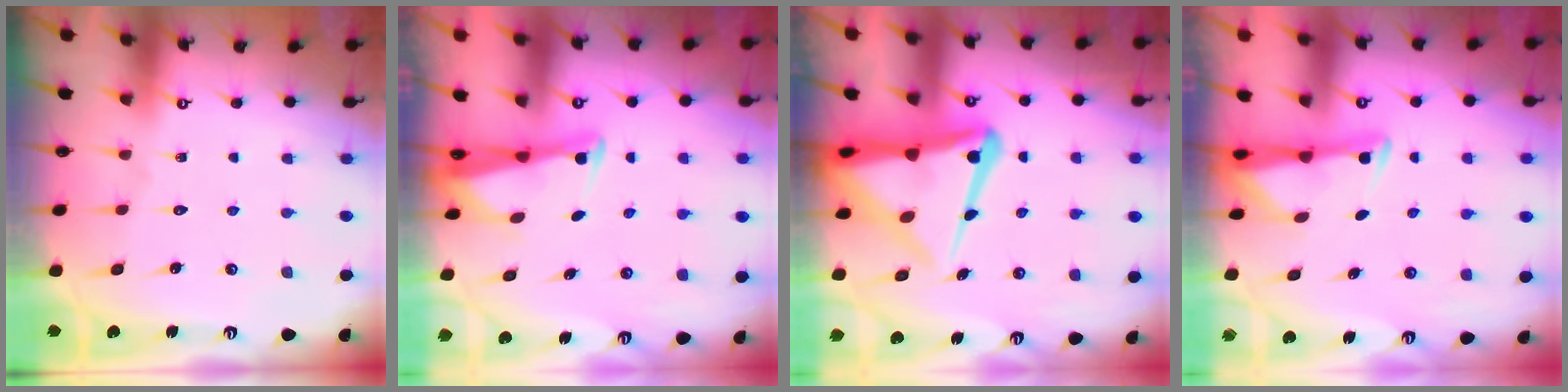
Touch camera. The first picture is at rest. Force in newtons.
{"total": 2.5, "press": 2.5, "slide": 0.5}
{"total": 15.2, "press": 15.2, "slide": 1.4}
{"total": 3.1, "press": 3.0, "slide": 0.5}